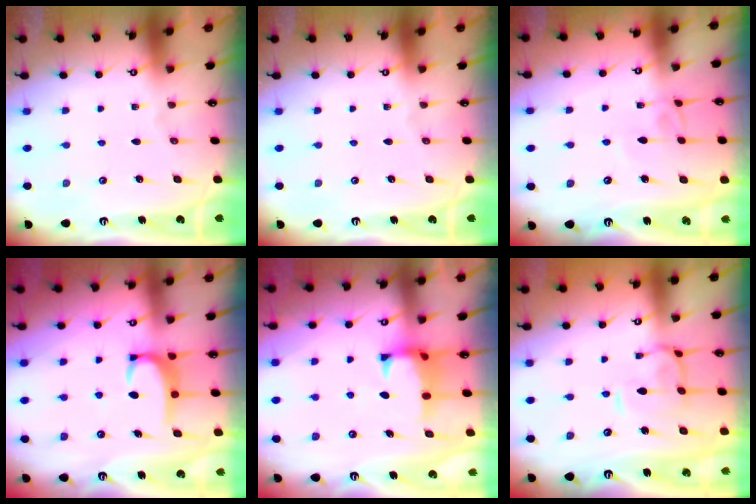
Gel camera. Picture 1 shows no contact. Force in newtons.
{"total": 0.0}
{"total": 4.8, "press": 4.8, "slide": 0.1}
{"total": 3.5, "press": 3.5, "slide": 0.5}
{"total": 0.8, "press": 0.2, "slide": 0.8}
{"total": 3.9, "press": 3.8, "slide": 1.0}